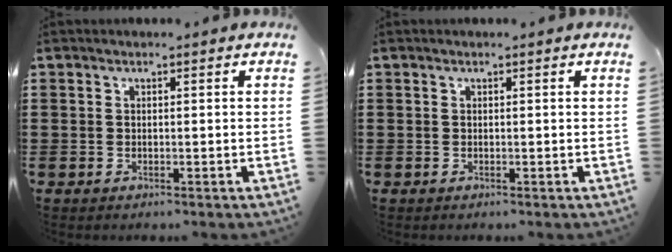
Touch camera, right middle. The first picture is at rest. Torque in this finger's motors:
{"motor_torque": [0.07, -0.04, -0.01, 0.01]}